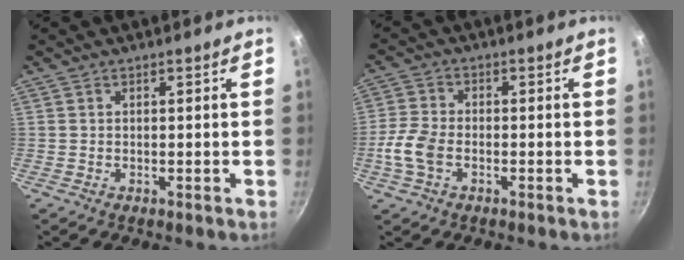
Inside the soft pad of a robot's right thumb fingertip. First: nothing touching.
{"total": 6.5, "force": [-2.1, 4.0, 4.7], "torque": [-0.105, 0.015, -0.049]}